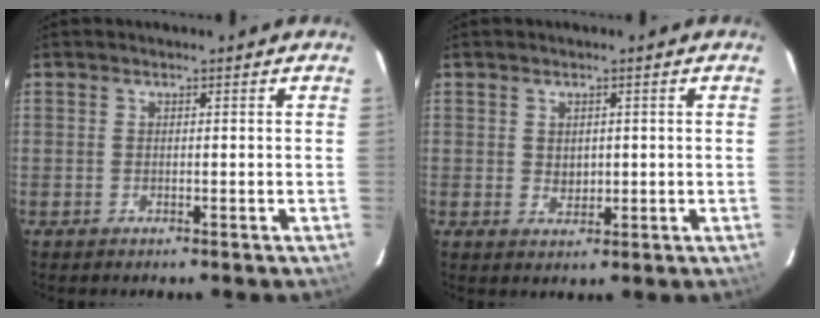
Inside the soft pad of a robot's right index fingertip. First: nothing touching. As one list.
[{"total": 2.3, "force": [0.4, 1.9, 1.3], "torque": [-0.018, 0.000, 0.011]}]